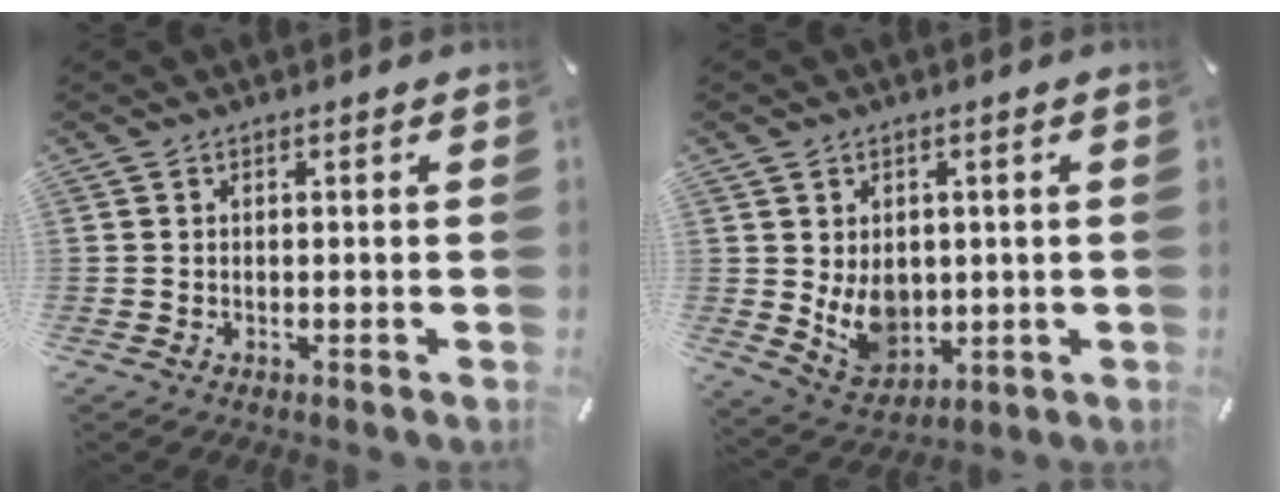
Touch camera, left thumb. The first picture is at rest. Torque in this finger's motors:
{"motor_torque": [1.60, 1.81, 0.51, -0.45, 0.18]}